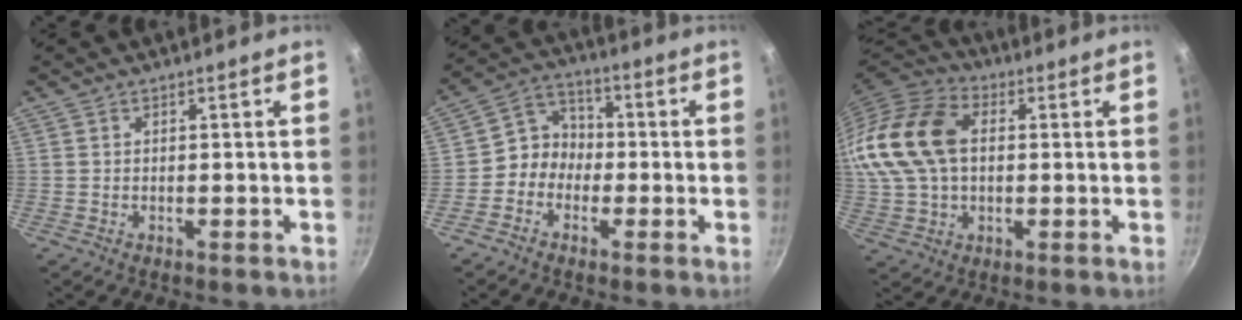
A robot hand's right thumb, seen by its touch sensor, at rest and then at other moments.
{"total": 6.6, "force": [-1.7, 5.8, 2.6], "torque": [-0.007, 0.034, -0.050]}
{"total": 20.0, "force": [2.9, 13.8, 14.2], "torque": [-0.288, 0.030, 0.045]}